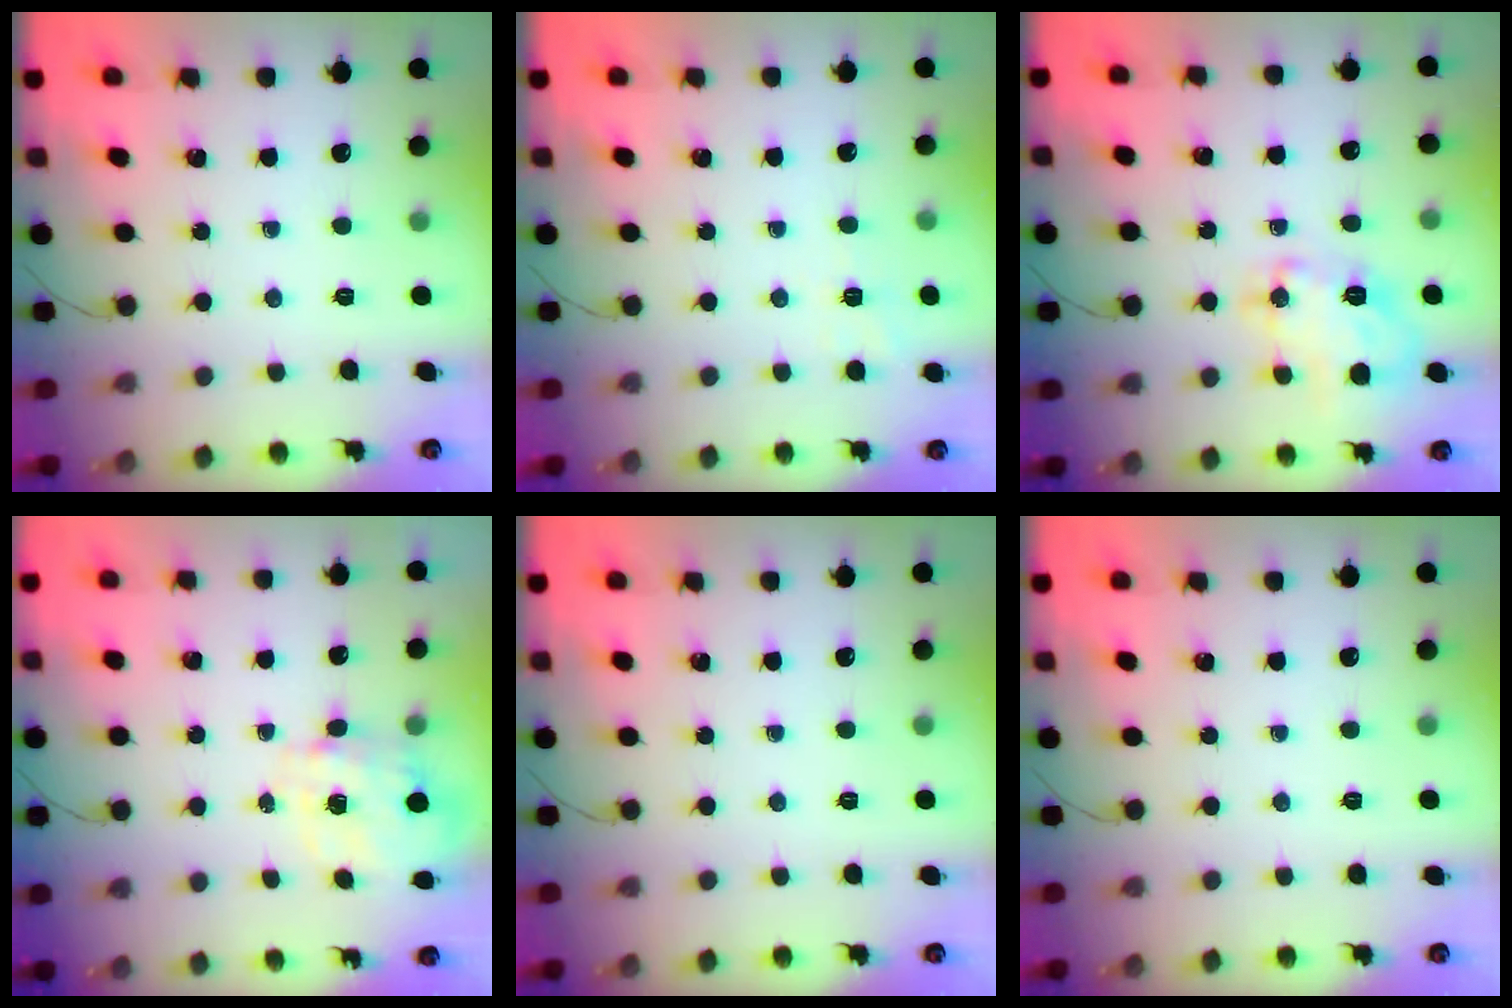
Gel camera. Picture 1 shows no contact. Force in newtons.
{"total": 2.4, "press": 1.2, "slide": 2.0}
{"total": 14.6, "press": 14.5, "slide": 0.9}
{"total": 3.5, "press": 3.4, "slide": 1.0}
{"total": 0.0}
{"total": 0.0}